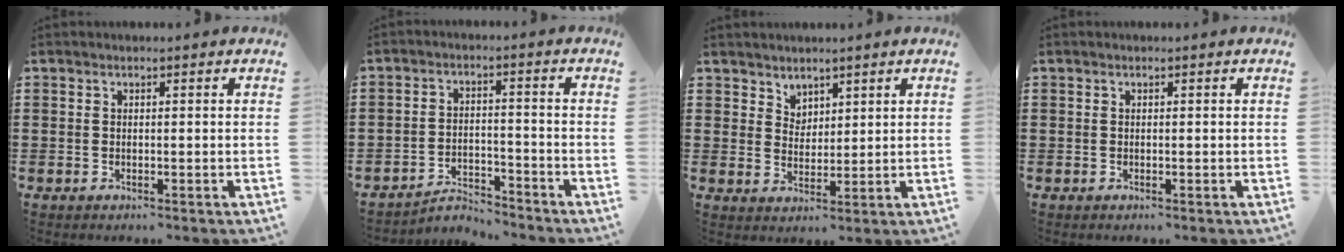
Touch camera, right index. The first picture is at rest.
{"total": 3.8, "force": [-3.7, 0.7, 0.4], "torque": [-0.012, 0.008, -0.078]}
{"total": 3.2, "force": [2.6, 1.9, -0.2], "torque": [-0.008, 0.000, 0.050]}
{"total": 0.0}